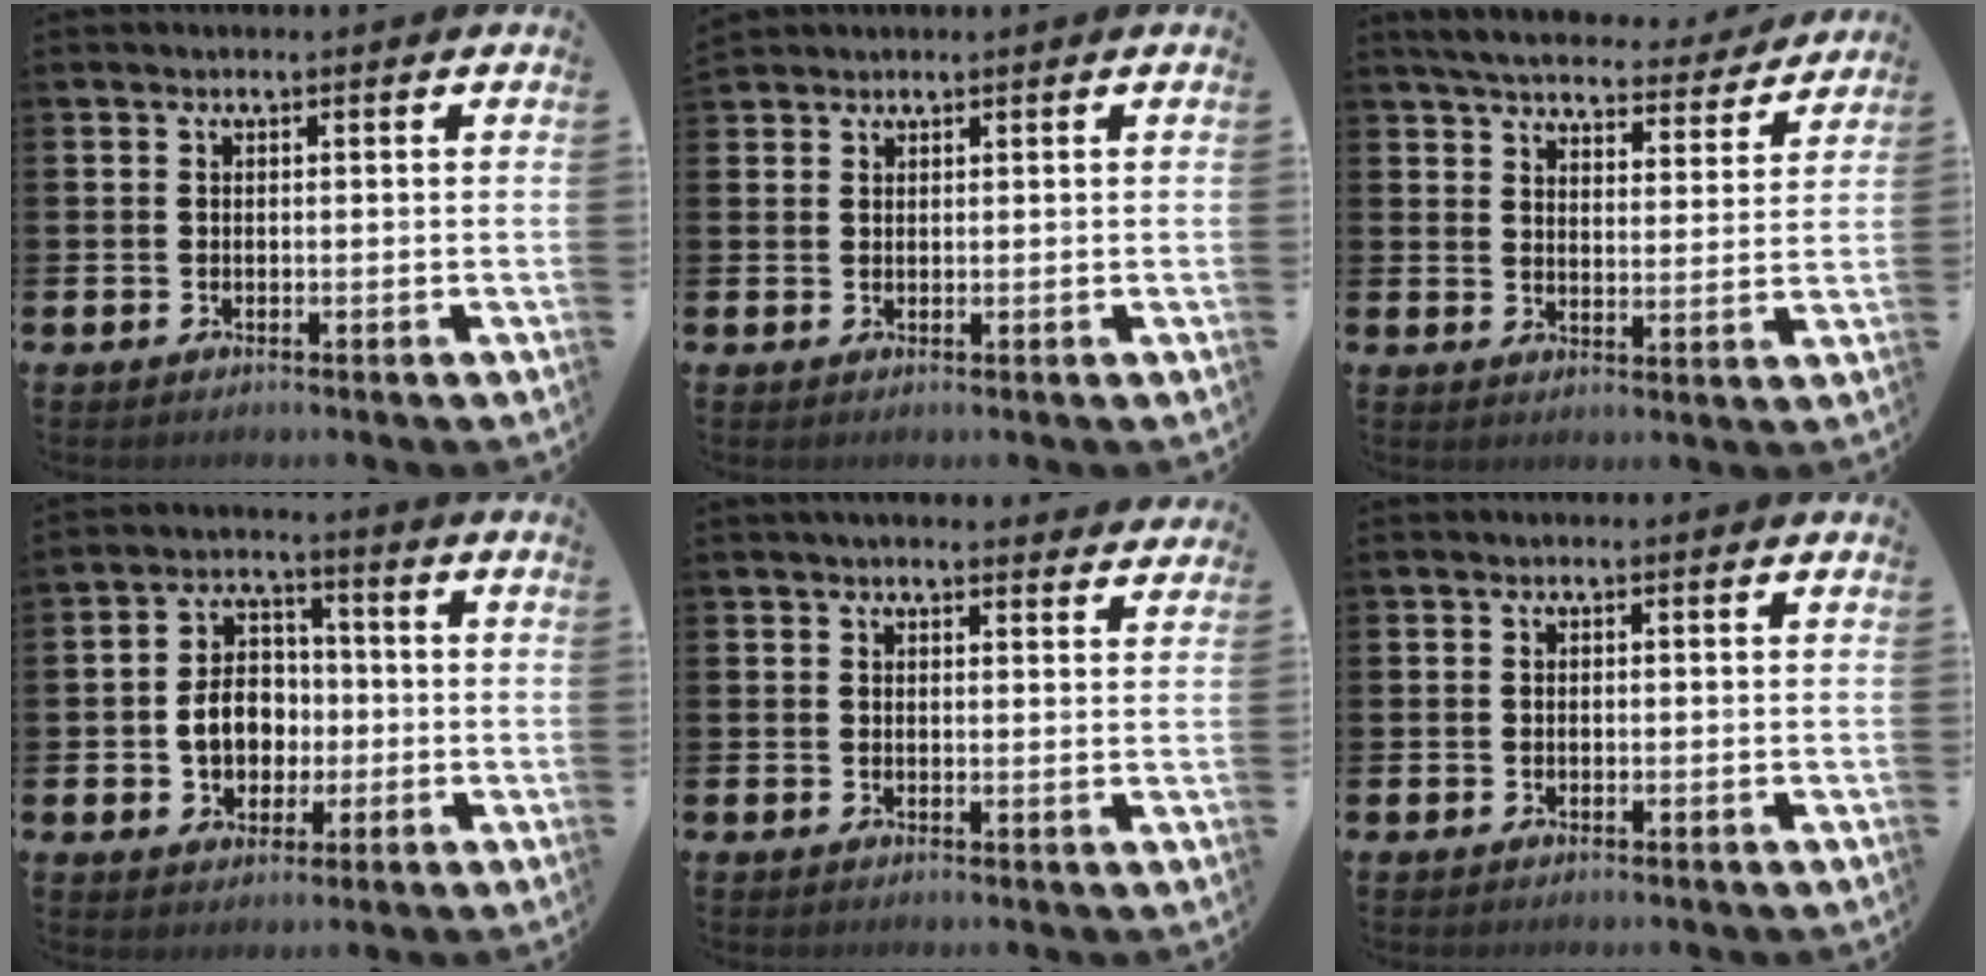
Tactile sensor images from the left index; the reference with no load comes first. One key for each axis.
{"total": 1.5, "fx": 1.4, "fy": 0.4, "fz": -0.2, "tx": 0.001, "ty": 0.003, "tz": 0.028}
{"total": 5.5, "fx": 5.2, "fy": 1.0, "fz": 1.1, "tx": -0.037, "ty": -0.038, "tz": 0.088}
{"total": 6.7, "fx": -0.8, "fy": 5.6, "fz": 3.6, "tx": -0.057, "ty": 0.011, "tz": -0.021}
{"total": 2.6, "fx": 2.6, "fy": 0.3, "fz": 0.4, "tx": -0.011, "ty": -0.011, "tz": 0.046}
{"total": 0.0}